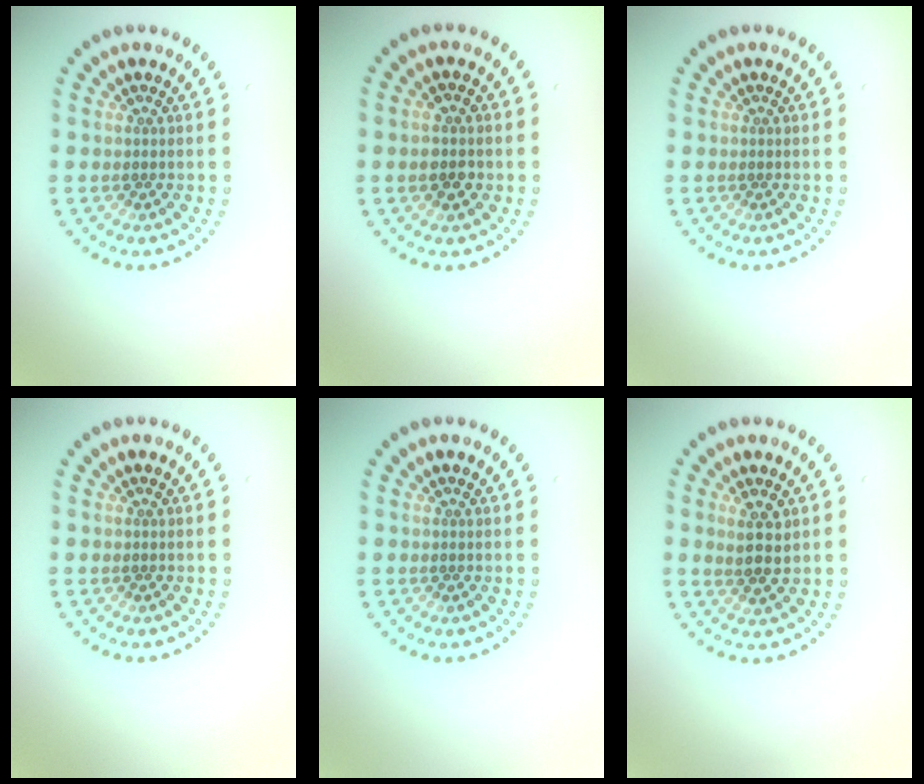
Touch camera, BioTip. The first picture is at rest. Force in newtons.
{"total": 2.0, "press": 2.0, "slide": 0.3}
{"total": 0.0}
{"total": 0.0}
{"total": 0.0}
{"total": 2.6, "press": 2.4, "slide": 1.1}